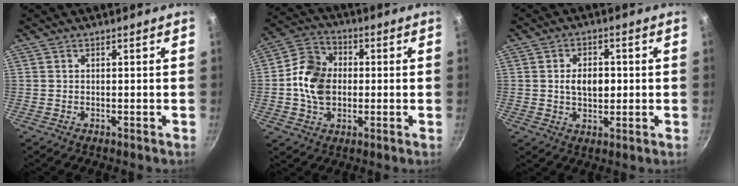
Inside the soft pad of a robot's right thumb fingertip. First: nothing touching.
{"total": 11.3, "force": [-0.2, 8.7, 7.3], "torque": [-0.114, 0.015, -0.020]}
{"total": 6.4, "force": [0.3, 4.1, 4.9], "torque": [-0.061, 0.004, 0.001]}